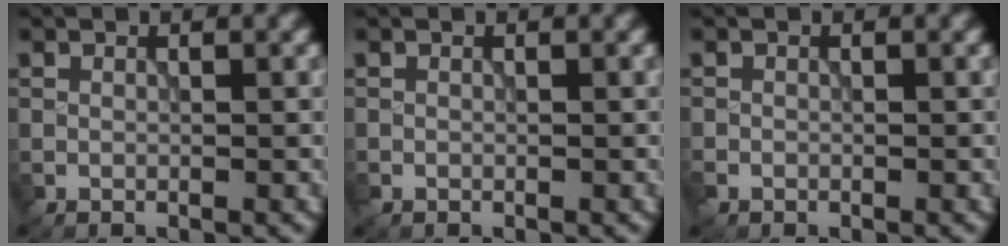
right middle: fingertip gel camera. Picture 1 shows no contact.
{"total": 0.7, "force": [-0.5, 0.4, 0.2], "torque": [-0.006, -0.006, -0.009]}
{"total": 1.2, "force": [-0.7, 0.9, 0.3], "torque": [-0.007, -0.006, -0.017]}